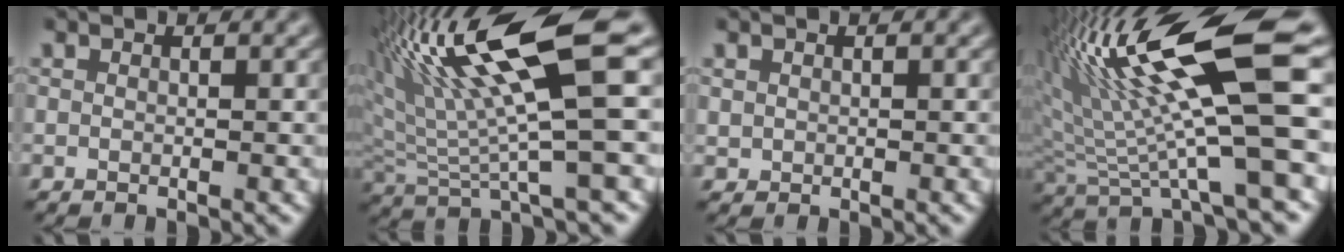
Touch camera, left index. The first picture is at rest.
{"total": 10.9, "force": [4.2, 2.3, 9.8], "torque": [-0.175, 0.004, 0.079]}
{"total": 0.6, "force": [0.0, 0.6, -0.1], "torque": [0.004, -0.004, 0.003]}
{"total": 13.5, "force": [4.2, 2.8, 12.5], "torque": [-0.222, 0.010, 0.078]}